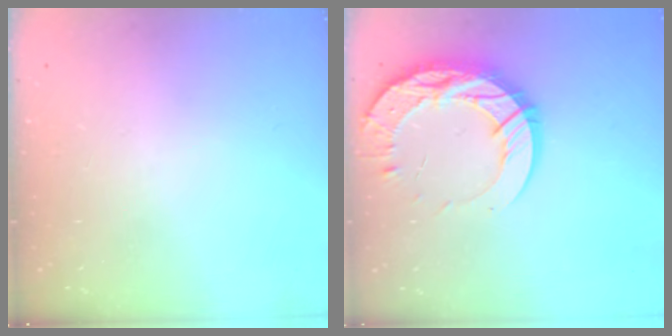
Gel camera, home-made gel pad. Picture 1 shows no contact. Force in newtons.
{"total": 18.0, "press": 17.9, "slide": 1.6}